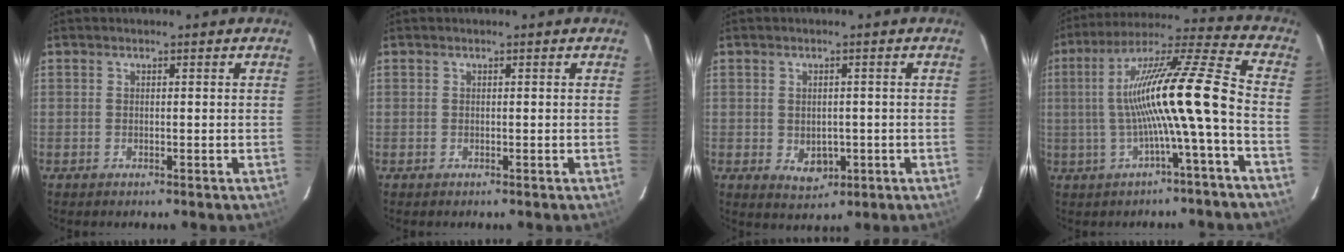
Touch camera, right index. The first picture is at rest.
{"total": 0.0}
{"total": 4.5, "force": [-0.9, 3.5, 2.7], "torque": [-0.046, -0.005, -0.002]}
{"total": 16.0, "force": [-2.9, -0.9, 15.7], "torque": [-0.275, 0.009, -0.049]}